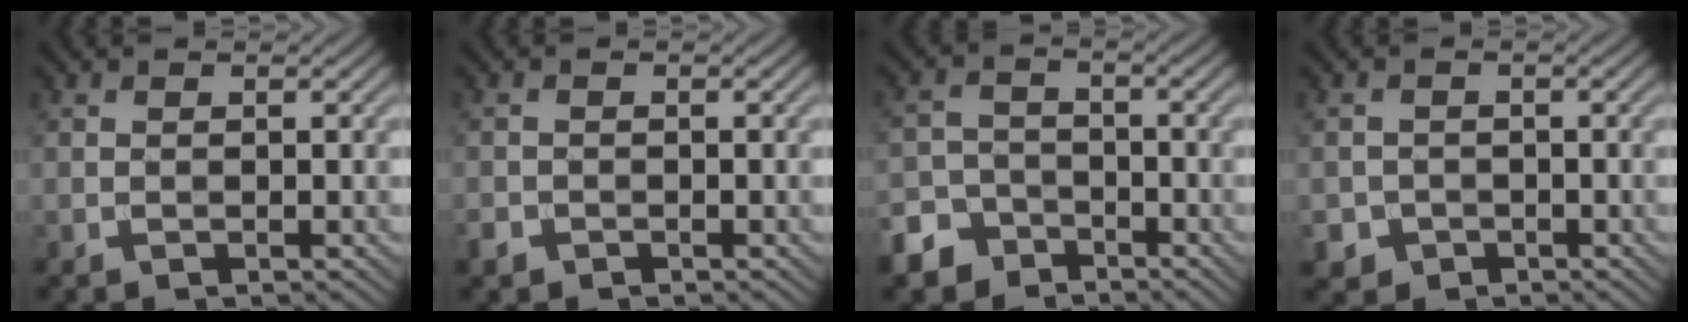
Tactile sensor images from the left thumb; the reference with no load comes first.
{"total": 1.4, "force": [-0.9, 1.0, 0.4], "torque": [-0.009, -0.004, -0.022]}
{"total": 5.8, "force": [-4.1, 3.7, 1.5], "torque": [-0.030, -0.002, -0.093]}
{"total": 2.2, "force": [-1.2, 1.8, 0.3], "torque": [-0.002, -0.006, -0.024]}